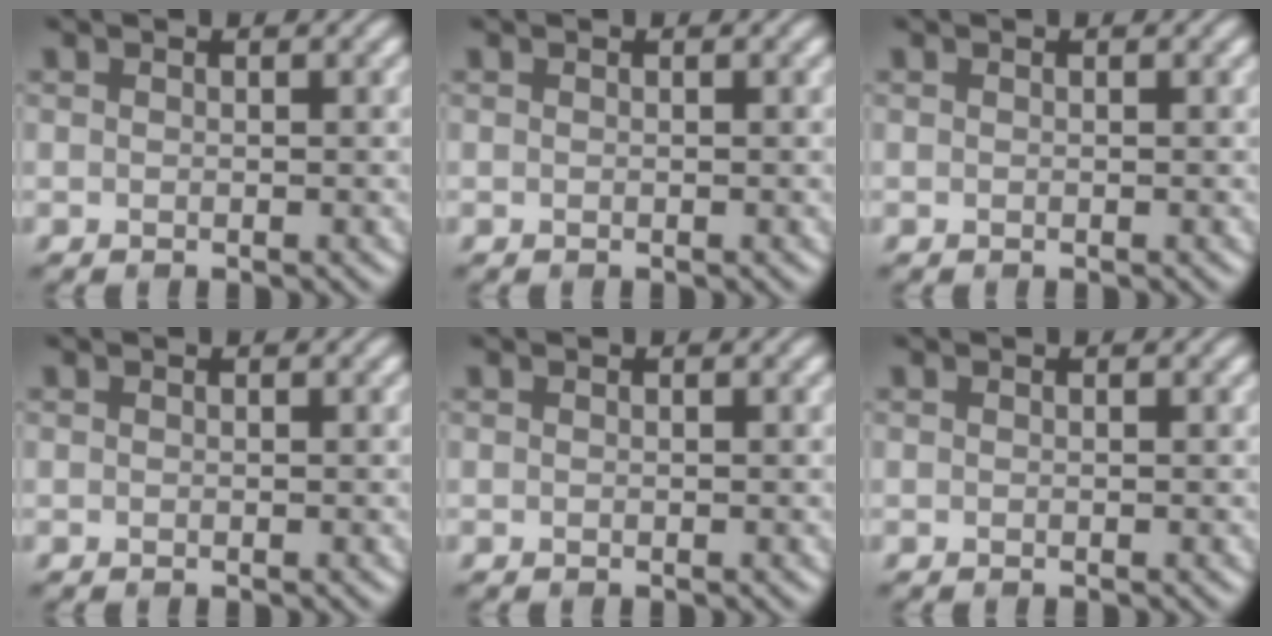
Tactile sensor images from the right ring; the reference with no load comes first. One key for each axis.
{"total": 0.0}
{"total": 0.0}
{"total": 0.0}
{"total": 0.0}
{"total": 0.0}